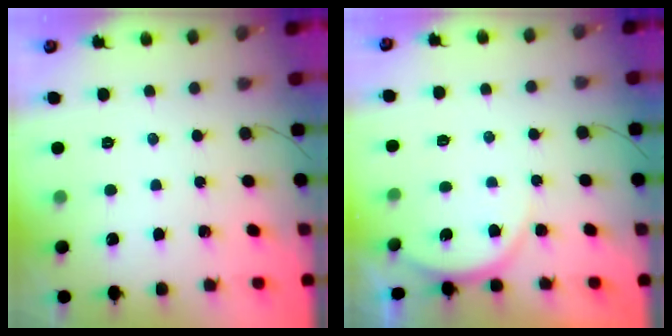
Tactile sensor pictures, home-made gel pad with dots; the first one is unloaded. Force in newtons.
{"total": 5.2, "press": 5.1, "slide": 0.6}